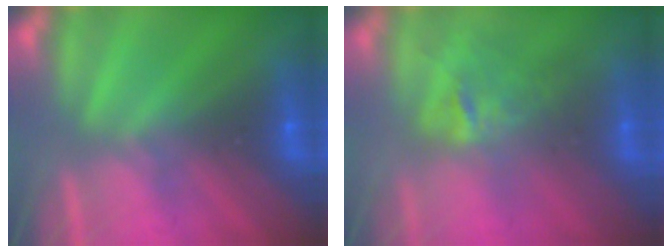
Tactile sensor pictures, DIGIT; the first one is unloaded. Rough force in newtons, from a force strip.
{"total": 2.7}